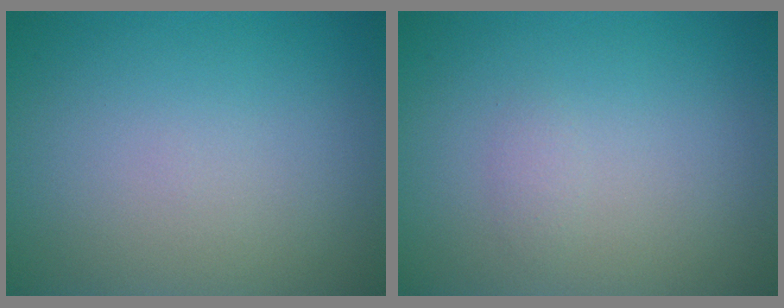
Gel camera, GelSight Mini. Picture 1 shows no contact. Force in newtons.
{"total": 0.7, "press": 0.7, "slide": 0.0}